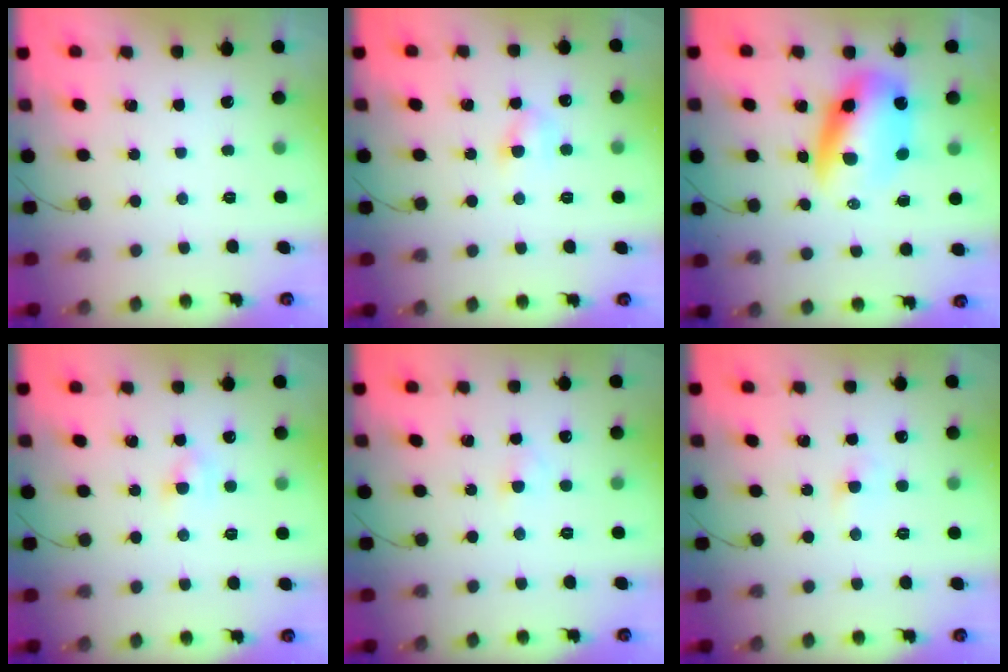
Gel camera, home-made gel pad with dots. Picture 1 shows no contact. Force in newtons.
{"total": 5.0, "press": 4.7, "slide": 1.4}
{"total": 11.8, "press": 11.4, "slide": 3.1}
{"total": 3.0, "press": 2.9, "slide": 0.8}
{"total": 2.1, "press": 1.8, "slide": 0.9}
{"total": 2.7, "press": 2.4, "slide": 1.2}